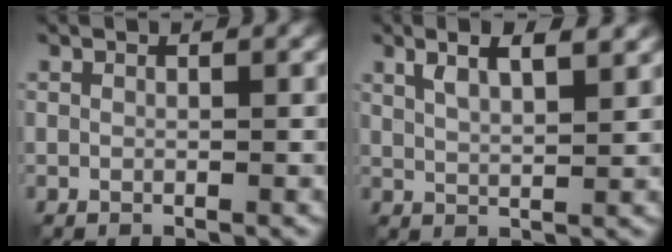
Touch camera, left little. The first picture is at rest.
{"total": 4.9, "force": [2.8, 1.5, 3.7], "torque": [-0.059, 0.013, 0.036]}